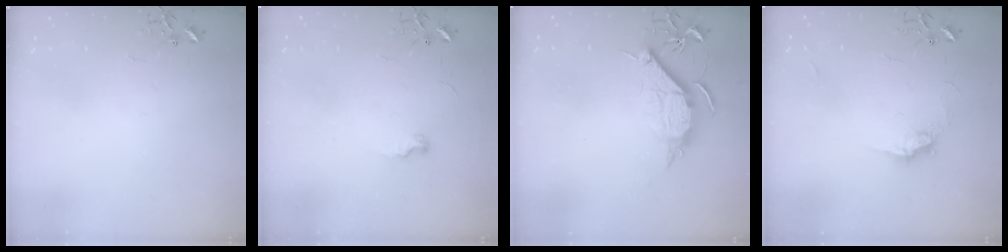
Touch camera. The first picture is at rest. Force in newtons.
{"total": 5.9, "press": 5.9, "slide": 0.6}
{"total": 10.5, "press": 10.5, "slide": 0.4}
{"total": 8.9, "press": 8.9, "slide": 0.5}